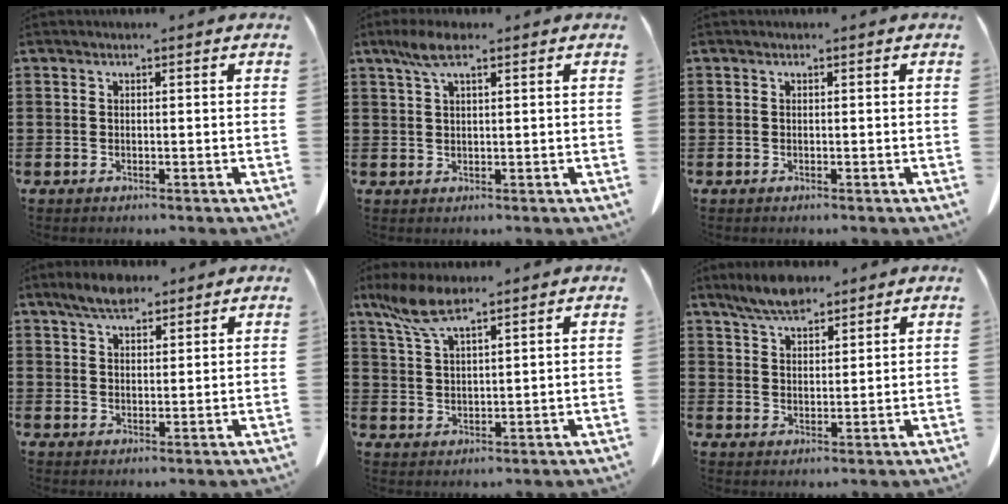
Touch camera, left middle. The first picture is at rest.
{"total": 4.3, "force": [2.3, 1.0, 3.4], "torque": [-0.073, 0.004, 0.041]}
{"total": 0.0}
{"total": 4.7, "force": [3.9, 1.6, 2.1], "torque": [-0.044, -0.007, 0.069]}
{"total": 6.5, "force": [4.5, 1.4, 4.4], "torque": [-0.105, -0.006, 0.081]}
{"total": 5.3, "force": [4.6, 1.7, 2.1], "torque": [-0.053, -0.009, 0.086]}